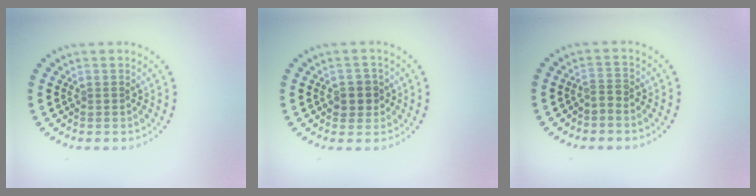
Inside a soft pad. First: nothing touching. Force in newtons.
{"total": 2.2, "press": 2.1, "slide": 0.7}
{"total": 1.1, "press": 0.6, "slide": 0.9}